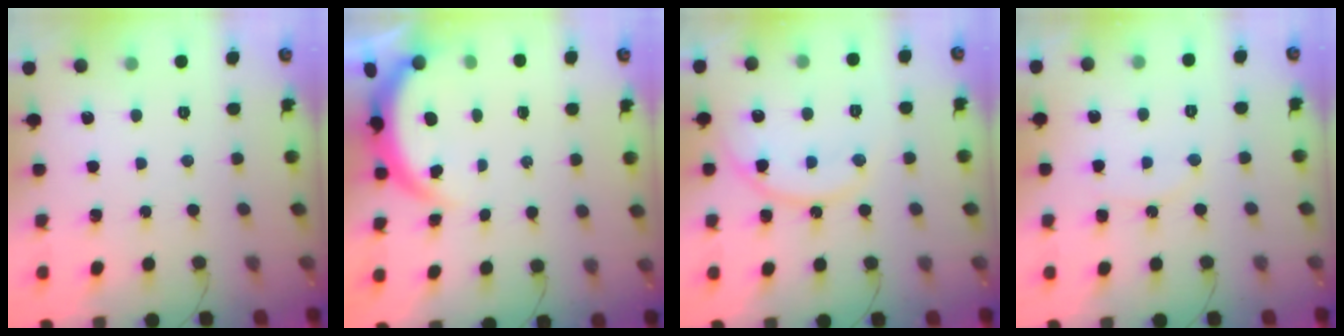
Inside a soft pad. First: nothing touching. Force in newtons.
{"total": 3.6, "press": 3.5, "slide": 0.6}
{"total": 12.4, "press": 12.4, "slide": 0.7}
{"total": 7.0, "press": 7.0, "slide": 0.6}